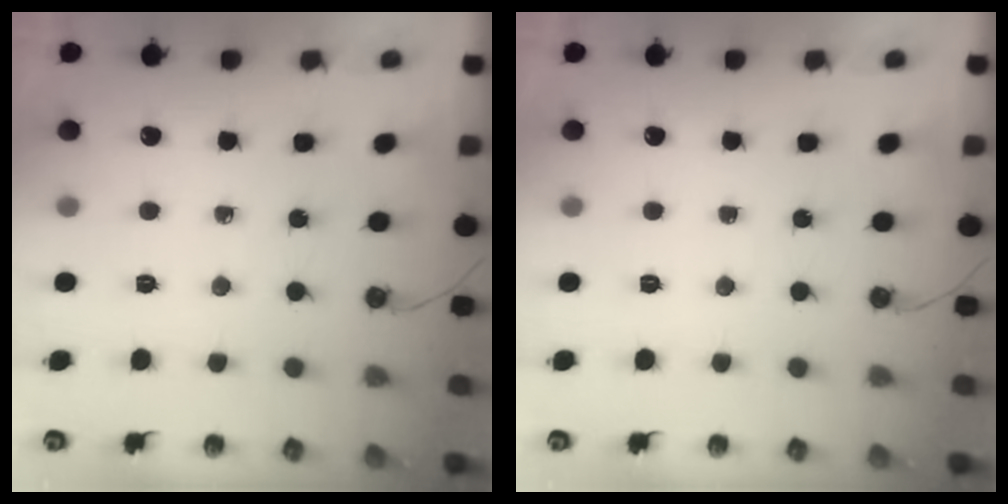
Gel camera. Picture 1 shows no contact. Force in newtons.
{"total": 0.0}